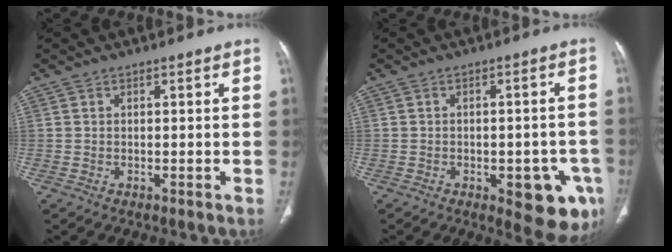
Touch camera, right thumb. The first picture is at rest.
{"total": 10.8, "force": [-4.3, 4.6, 8.7], "torque": [-0.078, 0.009, -0.043]}